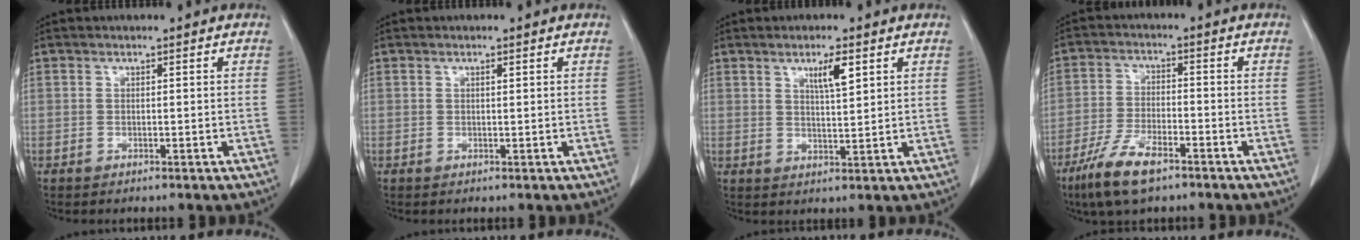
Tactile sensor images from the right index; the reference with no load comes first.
{"total": 0.8, "force": [0.3, 0.2, 0.7], "torque": [-0.016, 0.000, 0.007]}
{"total": 4.9, "force": [2.4, 1.0, 4.1], "torque": [-0.074, -0.001, 0.045]}
{"total": 9.3, "force": [-6.1, 2.9, 6.4], "torque": [-0.135, -0.014, -0.111]}